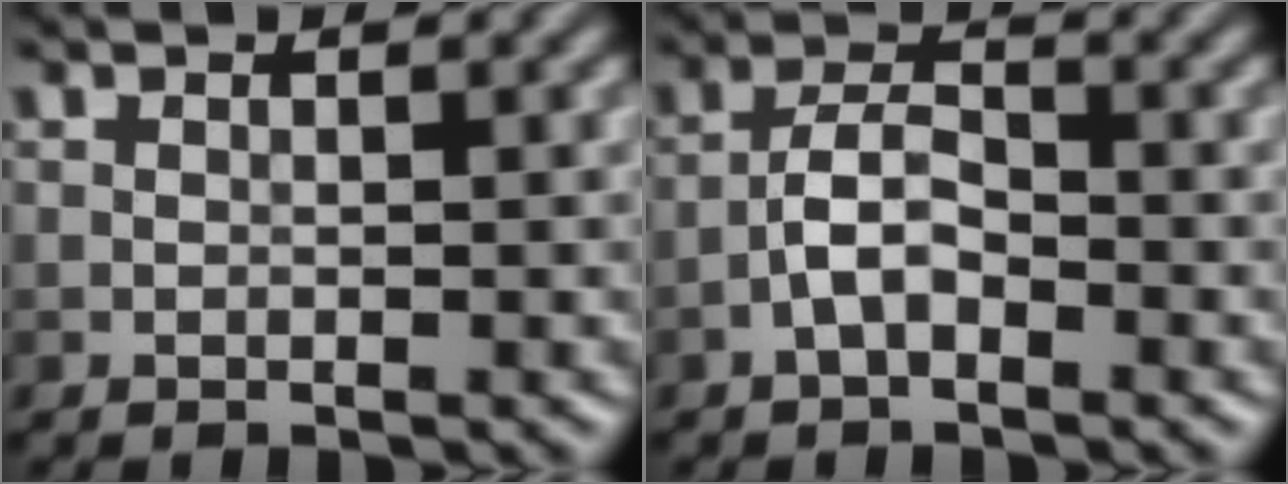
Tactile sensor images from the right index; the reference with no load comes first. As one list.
[{"total": 3.0, "force": [-1.5, 1.3, 2.2], "torque": [-0.041, 0.011, -0.035]}]